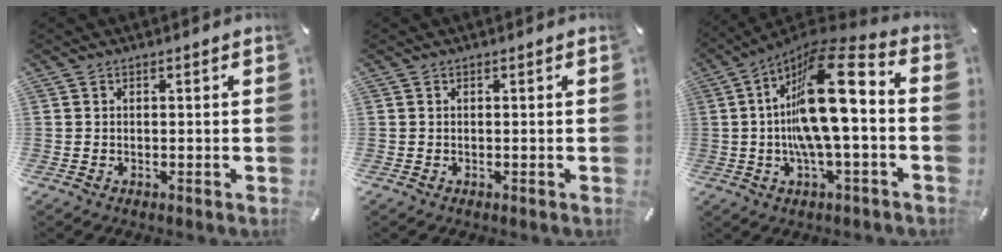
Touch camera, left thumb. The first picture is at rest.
{"total": 0.0}
{"total": 20.4, "force": [1.1, 6.3, 19.4], "torque": [-0.349, -0.025, 0.008]}